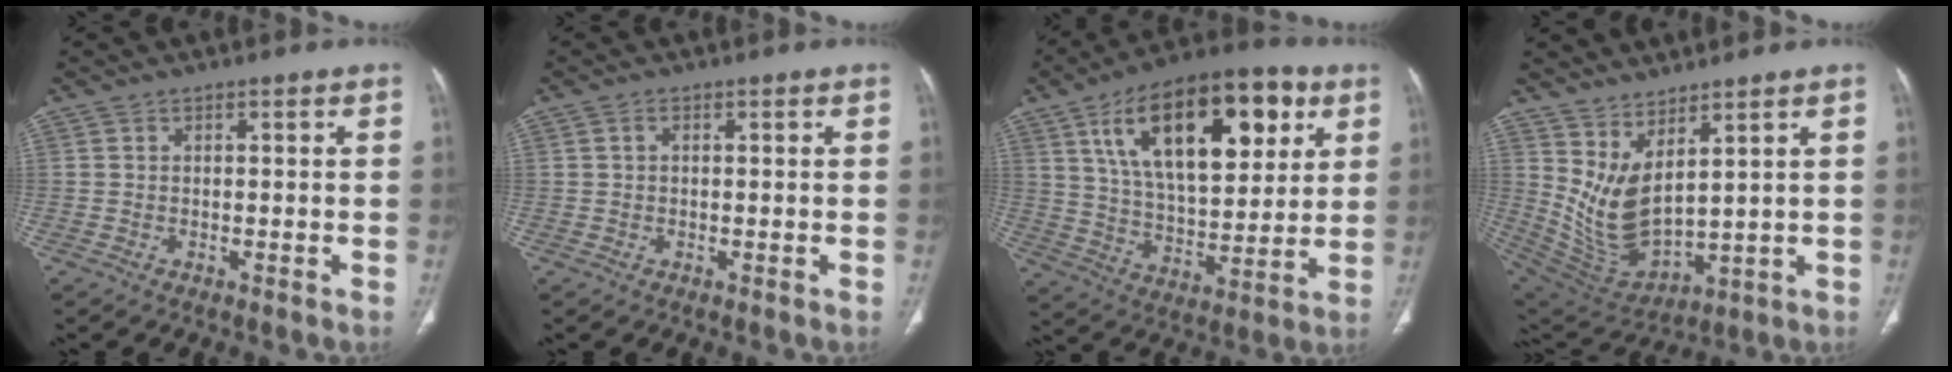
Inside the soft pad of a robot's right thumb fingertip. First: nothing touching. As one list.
[{"total": 0.9, "force": [0.2, 0.6, 0.6], "torque": [-0.012, 0.005, 0.004]}, {"total": 25.8, "force": [10.4, 12.3, 20.2], "torque": [-0.298, -0.016, 0.171]}, {"total": 11.2, "force": [5.1, 4.4, 8.9], "torque": [-0.169, -0.052, 0.129]}]